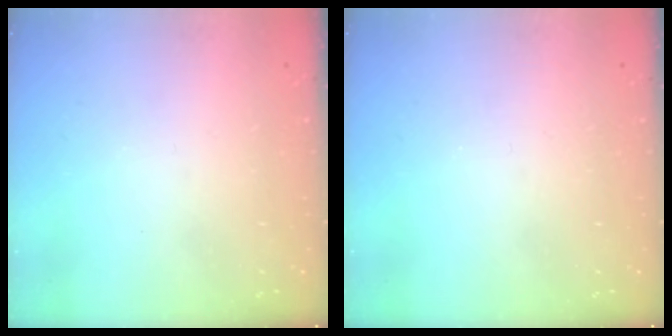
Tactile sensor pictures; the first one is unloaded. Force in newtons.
{"total": 0.0}